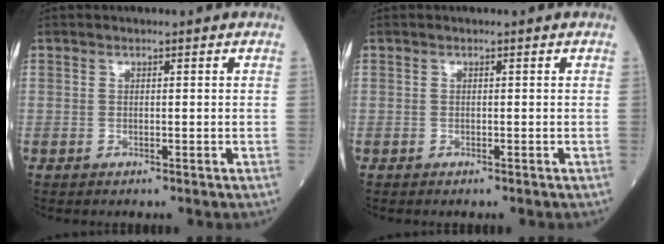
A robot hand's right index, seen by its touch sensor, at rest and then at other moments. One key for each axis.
{"total": 0.0}